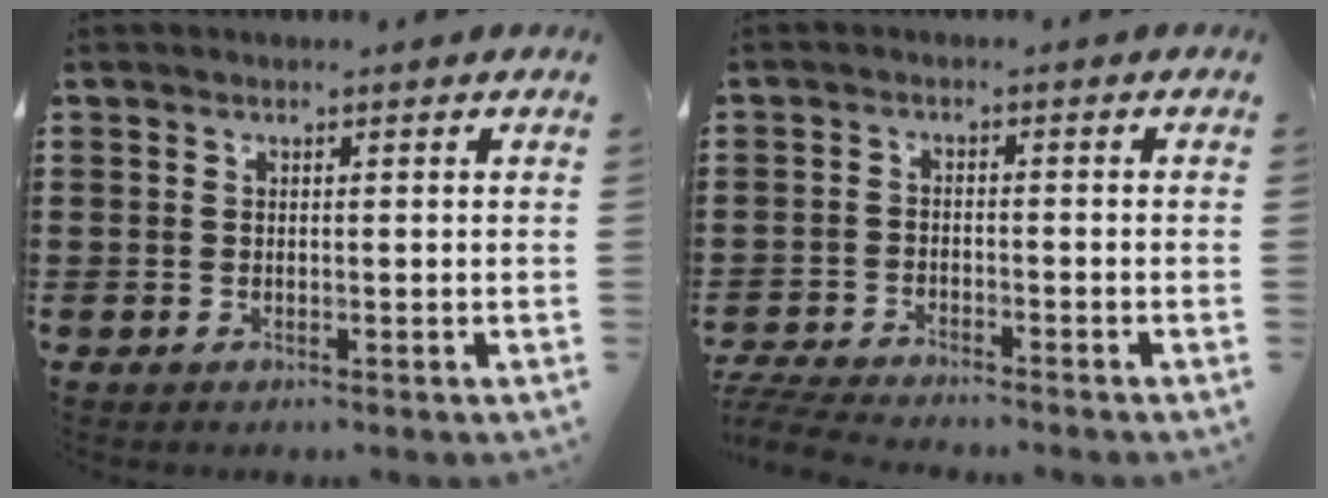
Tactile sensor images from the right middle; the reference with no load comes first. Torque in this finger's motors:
{"motor_torque": [0.47, 0.05, 0.24, 0.09]}